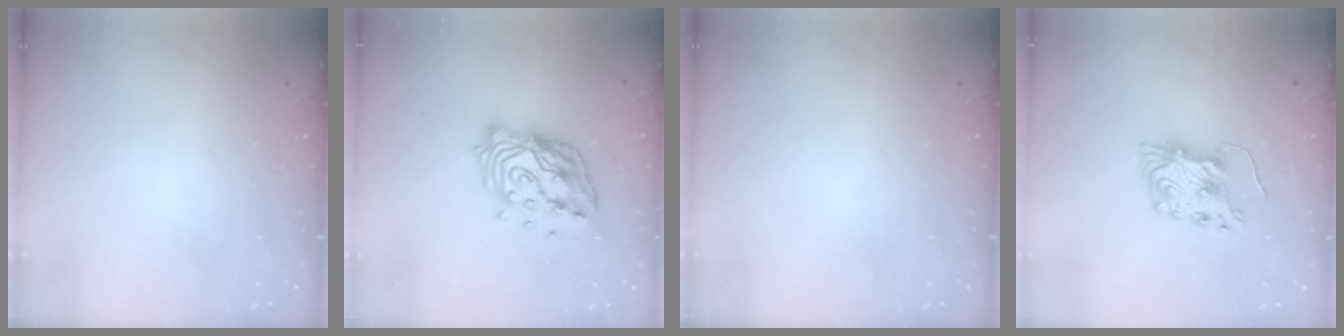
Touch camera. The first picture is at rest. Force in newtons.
{"total": 17.6, "press": 17.0, "slide": 4.2}
{"total": 0.0}
{"total": 8.0, "press": 8.0, "slide": 0.2}